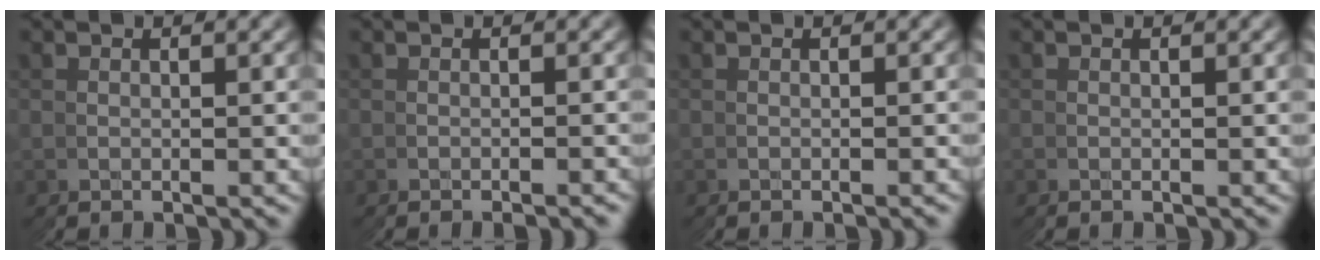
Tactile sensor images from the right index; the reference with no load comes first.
{"total": 1.2, "force": [-0.8, -0.8, -0.5], "torque": [0.003, 0.002, -0.015]}
{"total": 0.7, "force": [-0.3, -0.5, -0.3], "torque": [0.002, 0.003, -0.006]}
{"total": 0.0}